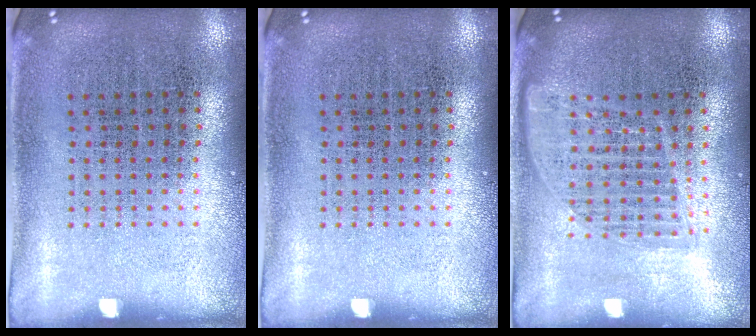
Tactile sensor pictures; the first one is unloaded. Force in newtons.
{"total": 0.0}
{"total": 1.6, "press": 1.4, "slide": 0.7}